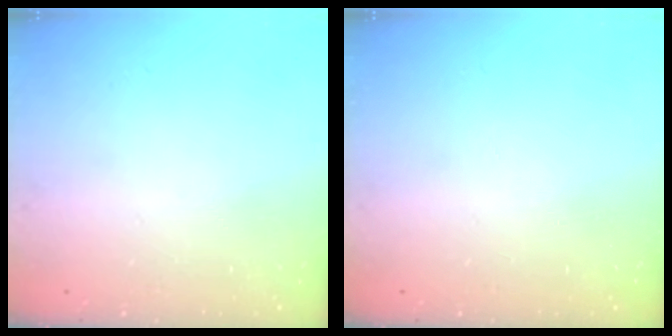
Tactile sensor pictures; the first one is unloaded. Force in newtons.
{"total": 0.0}